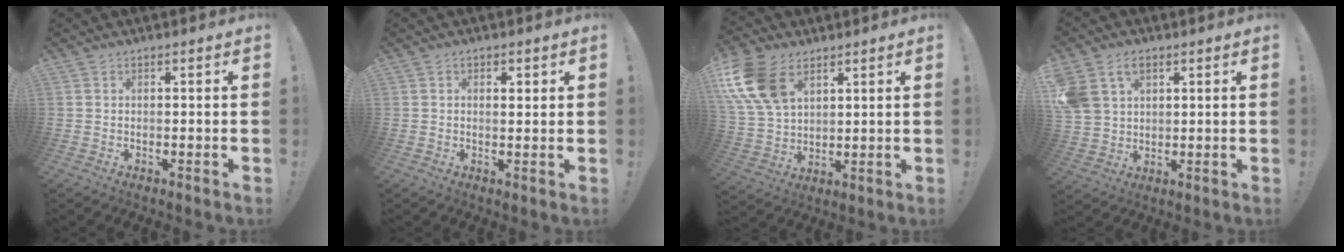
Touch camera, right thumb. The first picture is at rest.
{"total": 1.3, "force": [0.6, 0.7, 0.9], "torque": [0.005, -0.008, 0.006]}
{"total": 16.2, "force": [7.5, 10.6, 9.8], "torque": [-0.205, -0.028, 0.145]}
{"total": 9.1, "force": [4.4, 6.6, 4.4], "torque": [-0.091, -0.012, 0.088]}